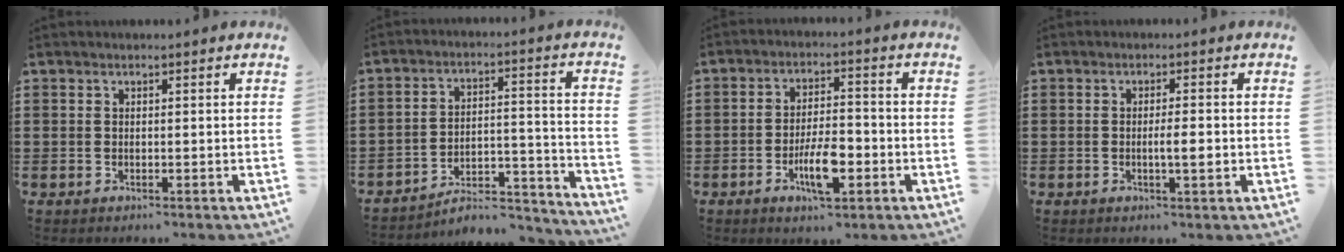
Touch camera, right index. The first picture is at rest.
{"total": 5.7, "force": [-5.3, 1.3, 1.9], "torque": [-0.031, 0.002, -0.105]}
{"total": 7.6, "force": [-2.9, 2.7, 6.5], "torque": [-0.132, -0.002, -0.054]}
{"total": 2.9, "force": [-0.6, 0.4, 2.8], "torque": [-0.048, -0.002, -0.011]}